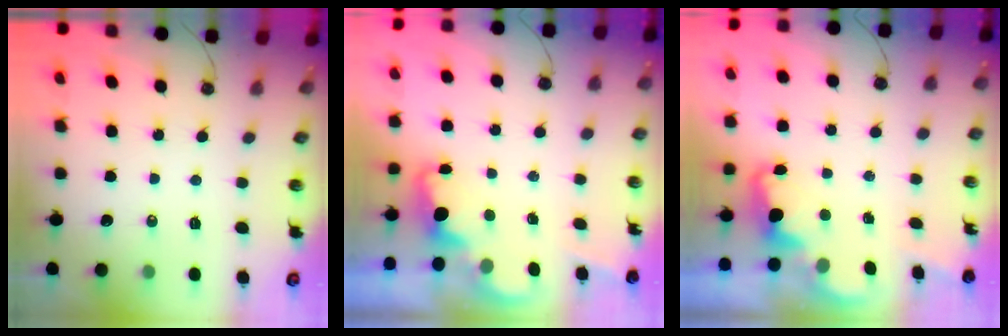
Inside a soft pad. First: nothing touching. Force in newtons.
{"total": 2.1, "press": 2.0, "slide": 0.6}
{"total": 2.3, "press": 2.2, "slide": 0.7}